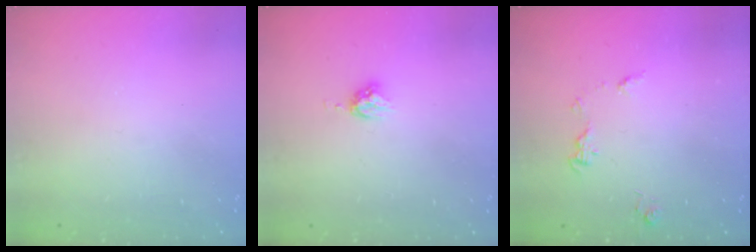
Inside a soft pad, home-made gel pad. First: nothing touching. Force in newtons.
{"total": 4.8, "press": 4.7, "slide": 0.7}
{"total": 5.7, "press": 5.7, "slide": 0.6}